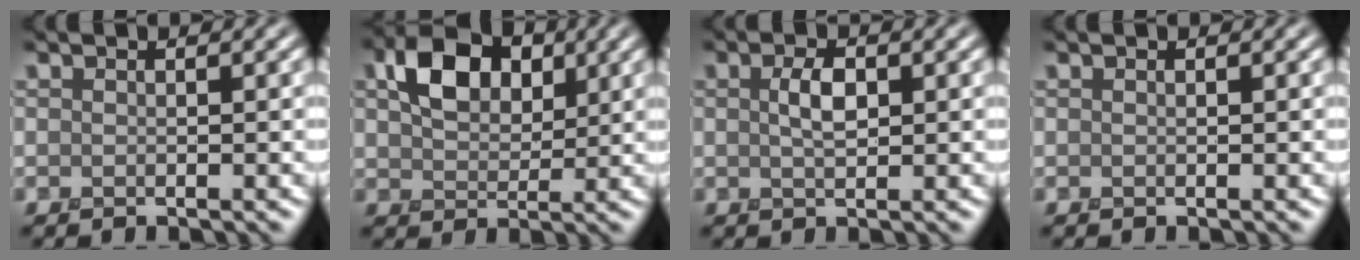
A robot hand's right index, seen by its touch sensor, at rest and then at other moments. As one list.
[{"total": 5.3, "force": [1.7, 3.7, 3.5], "torque": [-0.072, 0.004, 0.027]}, {"total": 2.0, "force": [0.4, 1.0, 1.7], "torque": [-0.043, 0.001, 0.008]}, {"total": 0.0}]